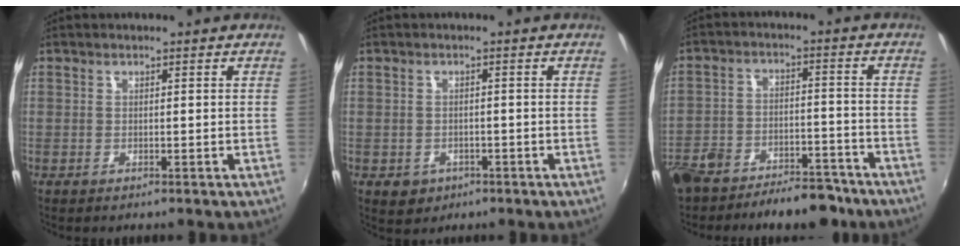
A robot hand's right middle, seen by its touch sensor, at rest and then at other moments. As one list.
[{"total": 4.5, "force": [-1.8, 3.6, 1.9], "torque": [-0.044, -0.003, -0.017]}, {"total": 14.6, "force": [-11.4, 6.4, 6.4], "torque": [-0.148, 0.007, -0.169]}]